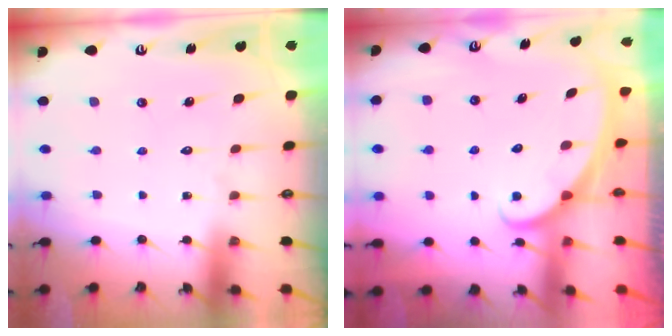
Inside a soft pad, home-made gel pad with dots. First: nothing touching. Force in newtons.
{"total": 2.3, "press": 2.3, "slide": 0.1}